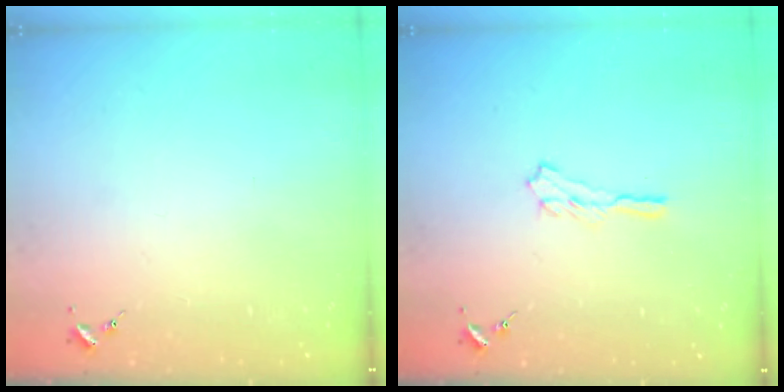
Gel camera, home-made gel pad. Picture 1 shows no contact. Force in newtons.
{"total": 4.7, "press": 4.6, "slide": 0.5}